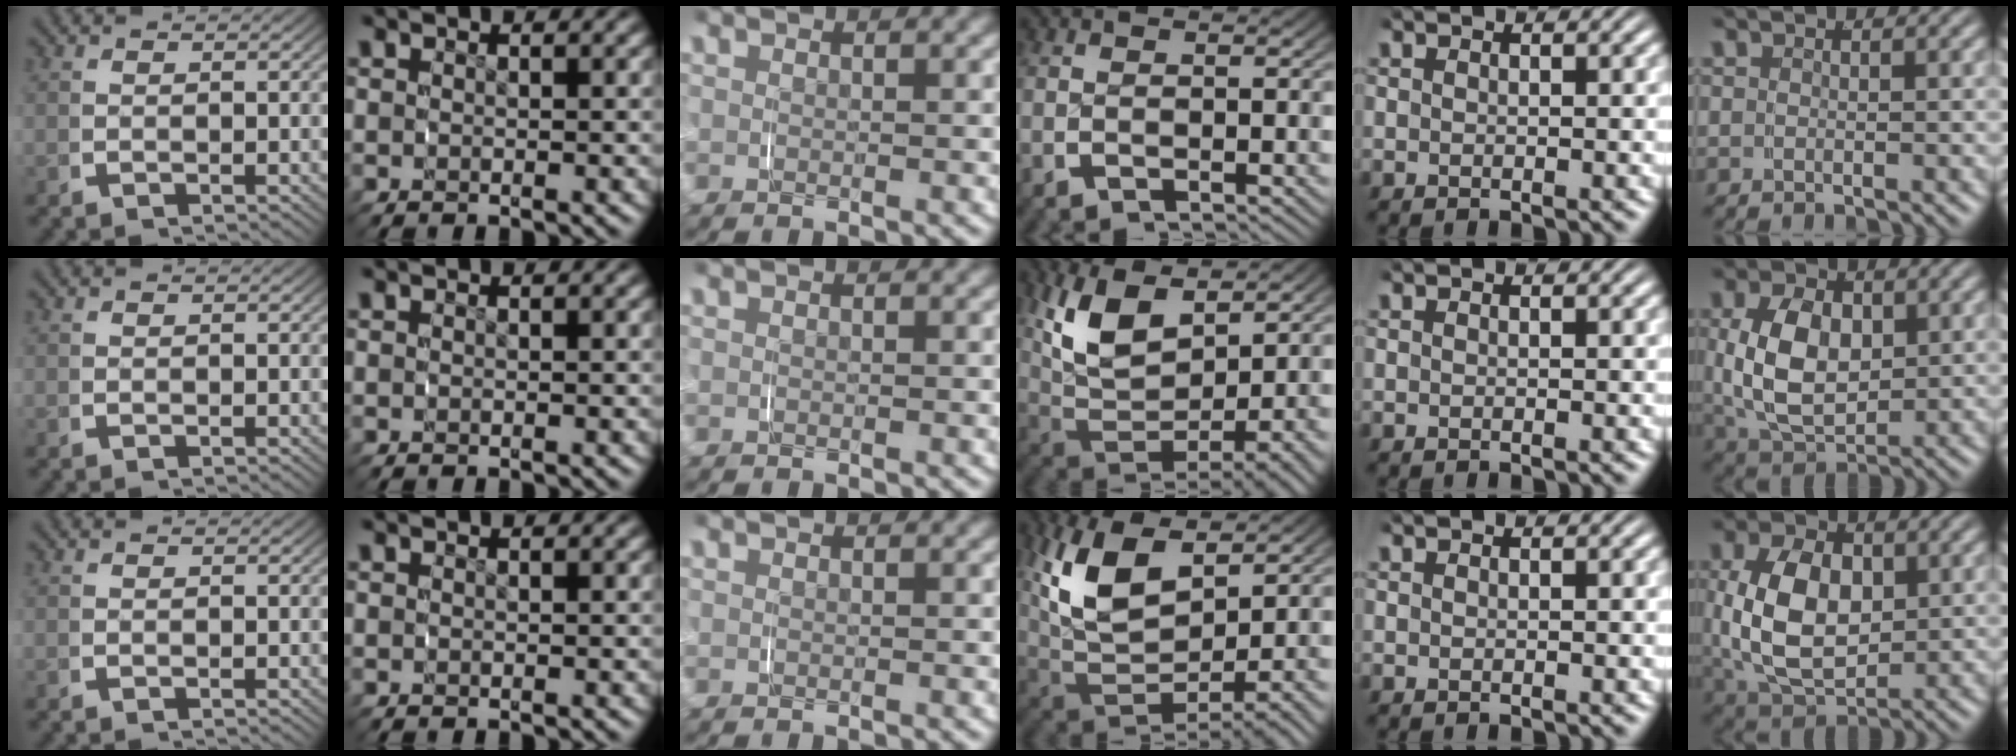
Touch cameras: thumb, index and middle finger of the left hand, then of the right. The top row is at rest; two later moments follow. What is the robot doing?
{"motion": "grasp_and_lifting", "object": "shorts"}